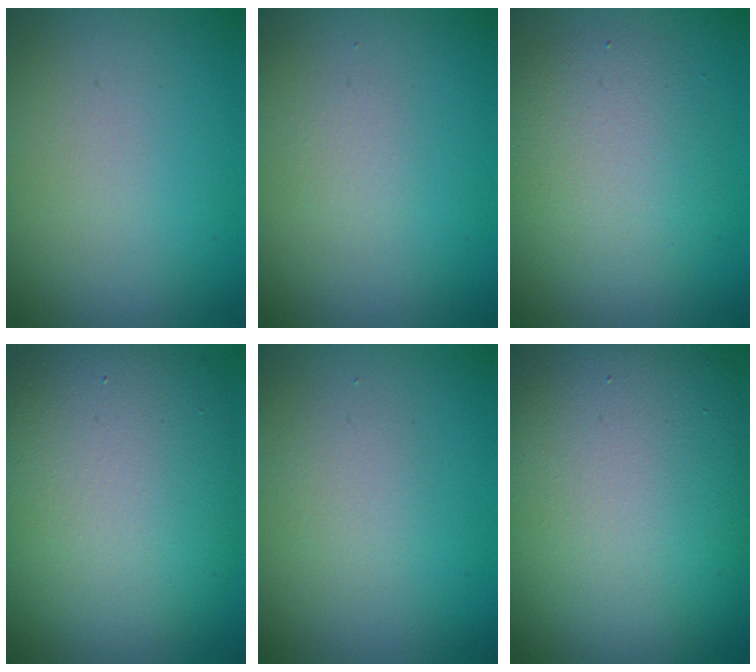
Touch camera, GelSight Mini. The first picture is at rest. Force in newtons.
{"total": 0.8, "press": 0.8, "slide": 0.1}
{"total": 4.4, "press": 4.4, "slide": 0.3}
{"total": 11.6, "press": 11.6, "slide": 0.7}
{"total": 1.3, "press": 1.3, "slide": 0.1}
{"total": 16.5, "press": 16.5, "slide": 0.9}